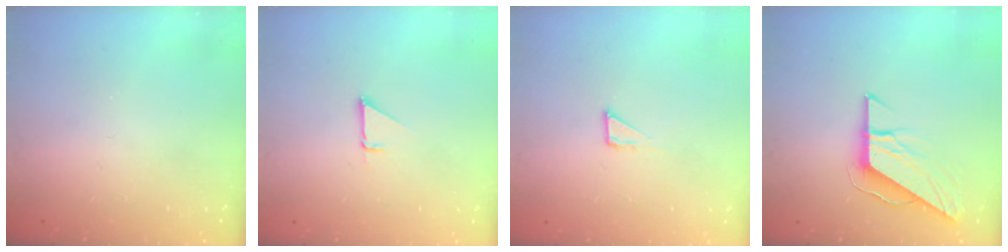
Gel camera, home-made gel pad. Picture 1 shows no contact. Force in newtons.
{"total": 1.5, "press": 1.5, "slide": 0.1}
{"total": 2.6, "press": 2.6, "slide": 0.1}
{"total": 8.3, "press": 8.3, "slide": 0.7}